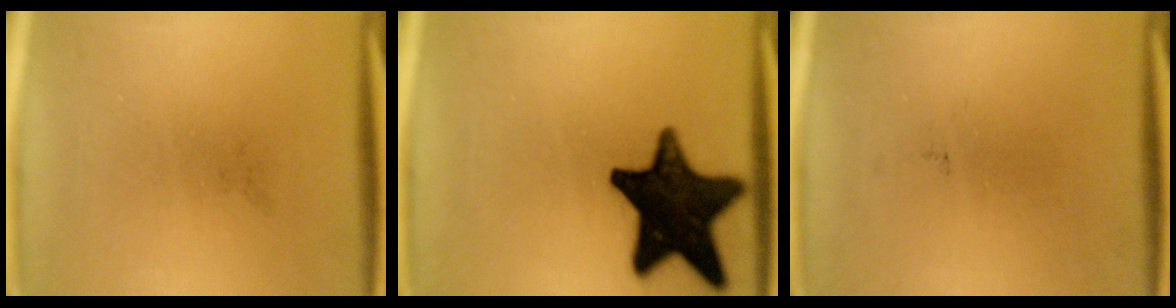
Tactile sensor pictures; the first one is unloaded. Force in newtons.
{"total": 17.5}
{"total": 0.0}